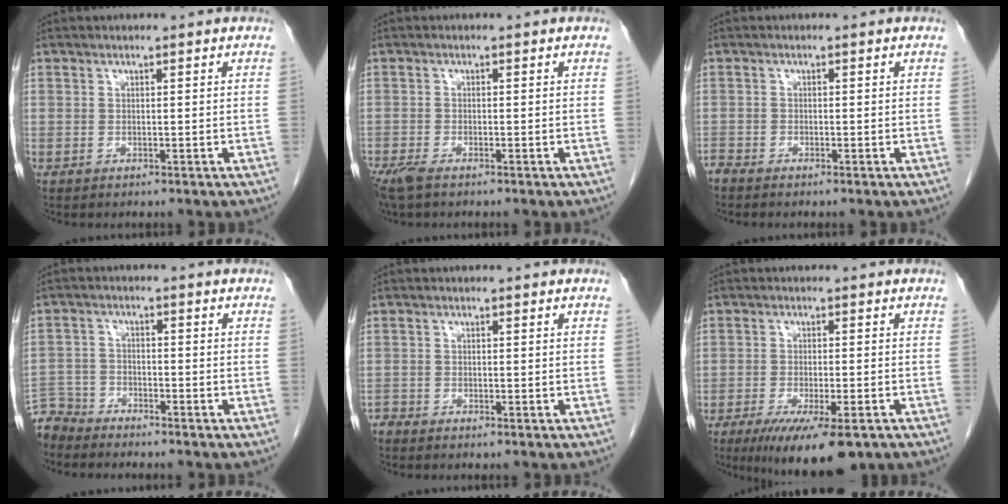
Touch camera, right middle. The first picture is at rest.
{"total": 3.2, "force": [-2.4, 0.7, 2.0], "torque": [-0.047, -0.011, -0.046]}
{"total": 1.1, "force": [-1.1, 0.0, 0.0], "torque": [-0.002, -0.003, -0.021]}
{"total": 5.9, "force": [-5.7, 1.4, -0.5], "torque": [0.014, -0.004, -0.115]}
{"total": 1.0, "force": [-1.0, 0.0, -0.2], "torque": [0.005, -0.003, -0.020]}
{"total": 10.7, "force": [-6.9, 2.5, 7.8], "torque": [-0.119, -0.021, -0.107]}